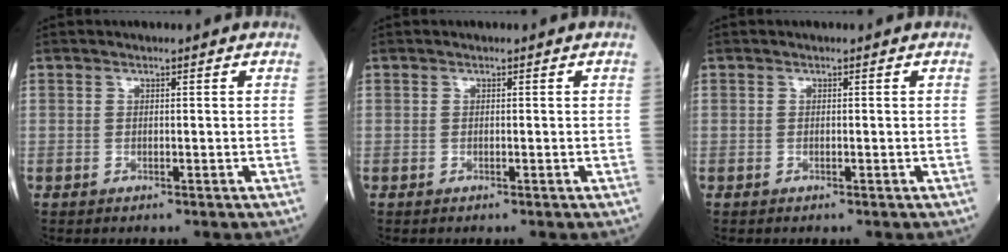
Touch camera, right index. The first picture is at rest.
{"total": 0.0}
{"total": 0.0}